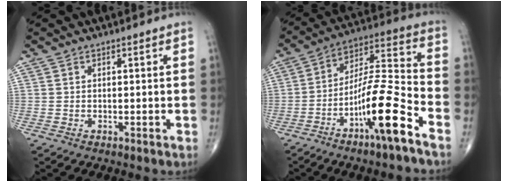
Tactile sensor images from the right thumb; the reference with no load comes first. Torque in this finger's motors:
{"motor_torque": [3.33, 1.68, 1.59, -1.18, 0.66]}